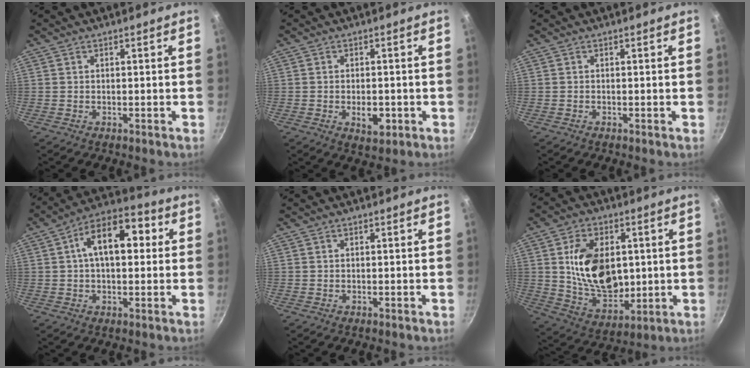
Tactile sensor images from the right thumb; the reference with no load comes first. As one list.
[{"total": 4.6, "force": [-1.2, 2.5, 3.6], "torque": [-0.040, 0.004, -0.014]}, {"total": 0.0}, {"total": 13.5, "force": [2.4, 7.7, 10.8], "torque": [-0.128, 0.030, 0.019]}, {"total": 0.0}, {"total": 17.2, "force": [2.1, 11.6, 12.5], "torque": [-0.184, -0.014, 0.050]}]